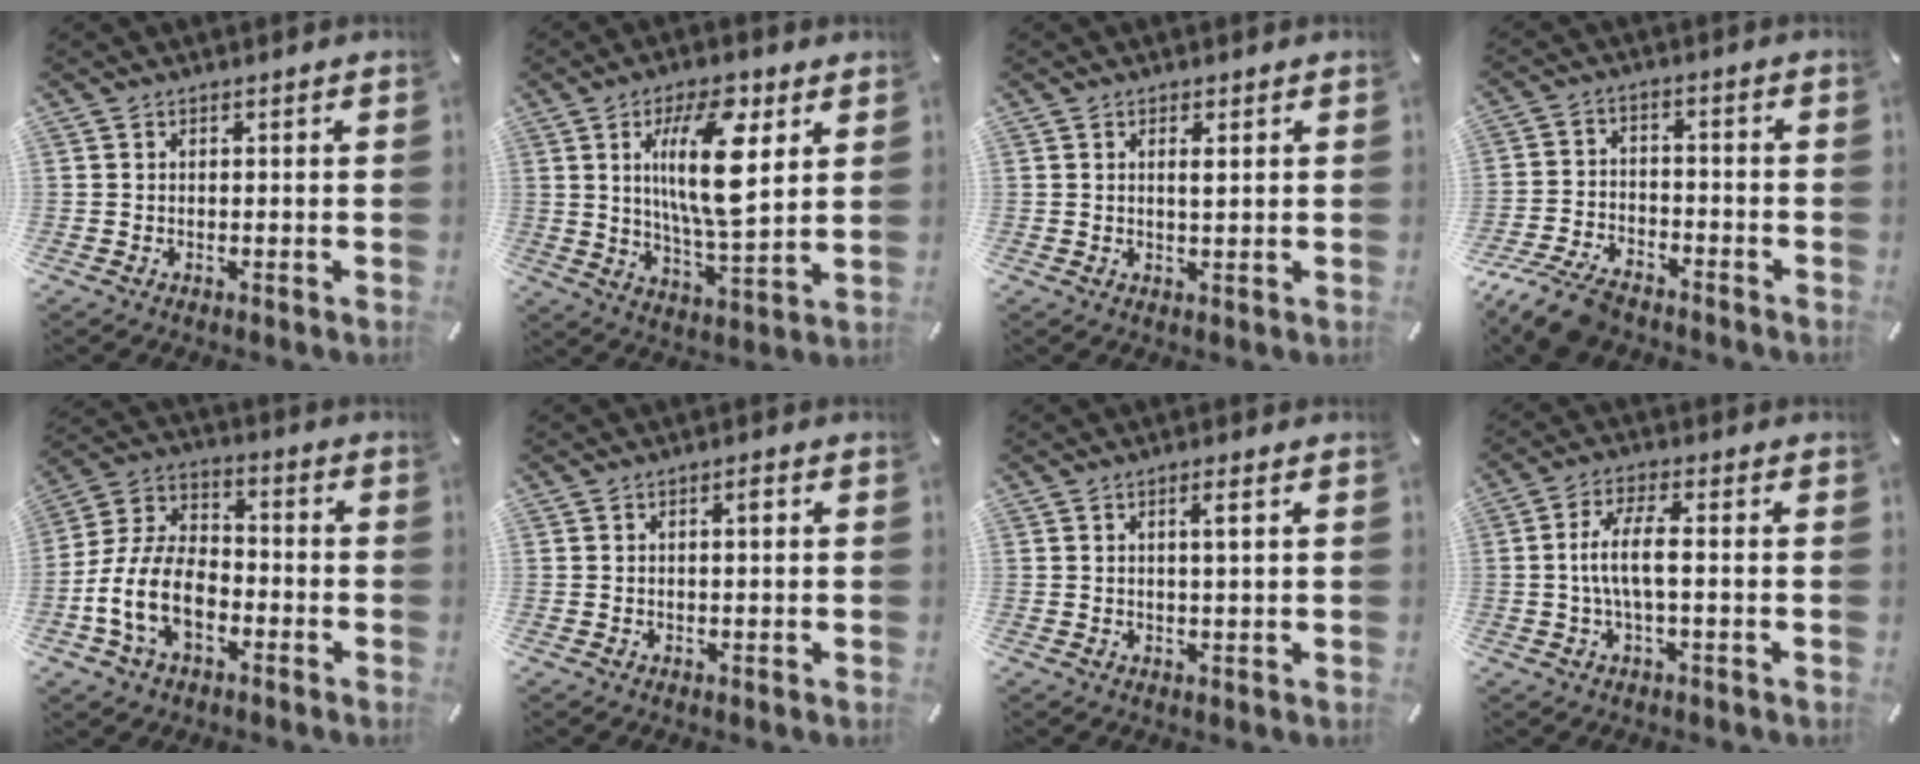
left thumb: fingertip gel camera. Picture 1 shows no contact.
{"total": 16.1, "force": [5.4, 5.3, 14.2], "torque": [-0.278, -0.019, 0.078]}
{"total": 2.1, "force": [0.7, 0.6, 2.0], "torque": [-0.032, -0.002, 0.008]}
{"total": 9.6, "force": [-7.8, 3.8, 4.3], "torque": [-0.088, 0.037, -0.150]}
{"total": 13.7, "force": [-5.2, 8.8, 9.1], "torque": [-0.208, 0.018, -0.098]}
{"total": 1.7, "force": [0.3, 0.4, 1.6], "torque": [-0.033, 0.005, 0.002]}
{"total": 2.9, "force": [0.9, 0.1, 2.8], "torque": [-0.055, 0.001, 0.011]}
{"total": 7.9, "force": [-0.3, 2.2, 7.6], "torque": [-0.156, -0.001, -0.012]}